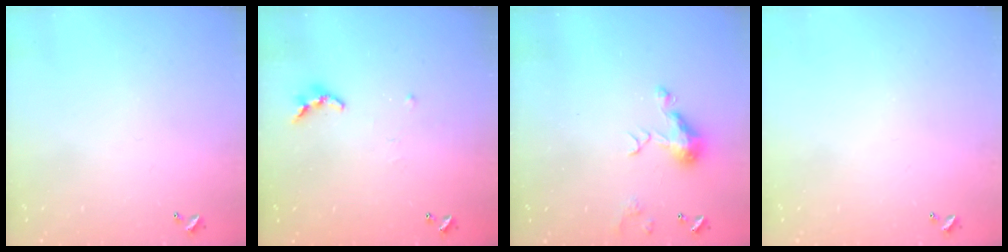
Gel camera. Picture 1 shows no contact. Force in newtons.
{"total": 6.8, "press": 6.7, "slide": 0.5}
{"total": 7.3, "press": 7.3, "slide": 1.0}
{"total": 0.0}